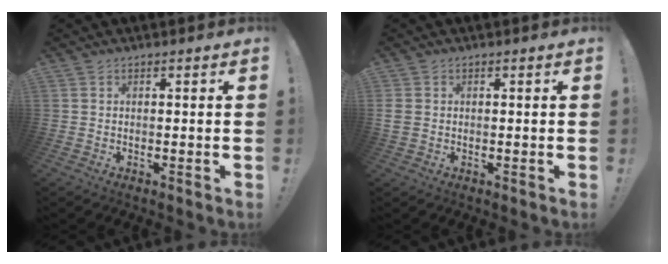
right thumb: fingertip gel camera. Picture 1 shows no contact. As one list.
[{"total": 2.4, "force": [0.1, 2.0, 1.2], "torque": [-0.035, 0.006, 0.004]}]